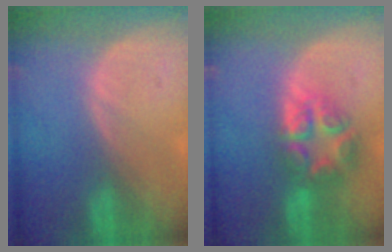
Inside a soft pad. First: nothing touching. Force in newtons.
{"total": 8.0, "press": 6.9, "slide": 4.2}